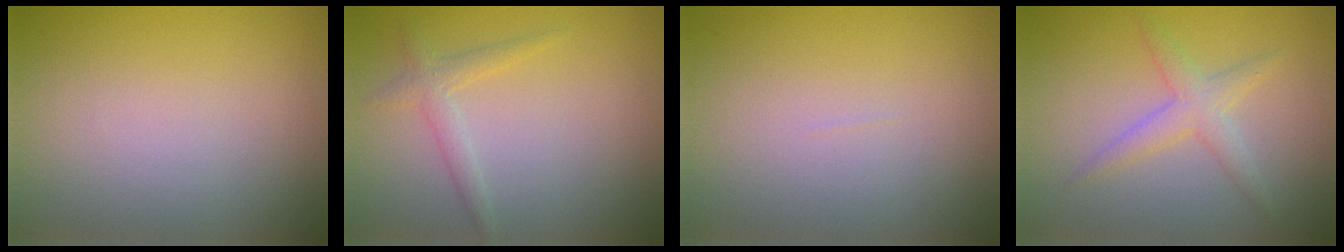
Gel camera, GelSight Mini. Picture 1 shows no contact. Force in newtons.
{"total": 1.6, "press": 1.6, "slide": 0.1}
{"total": 0.0}
{"total": 2.3, "press": 2.3, "slide": 0.1}